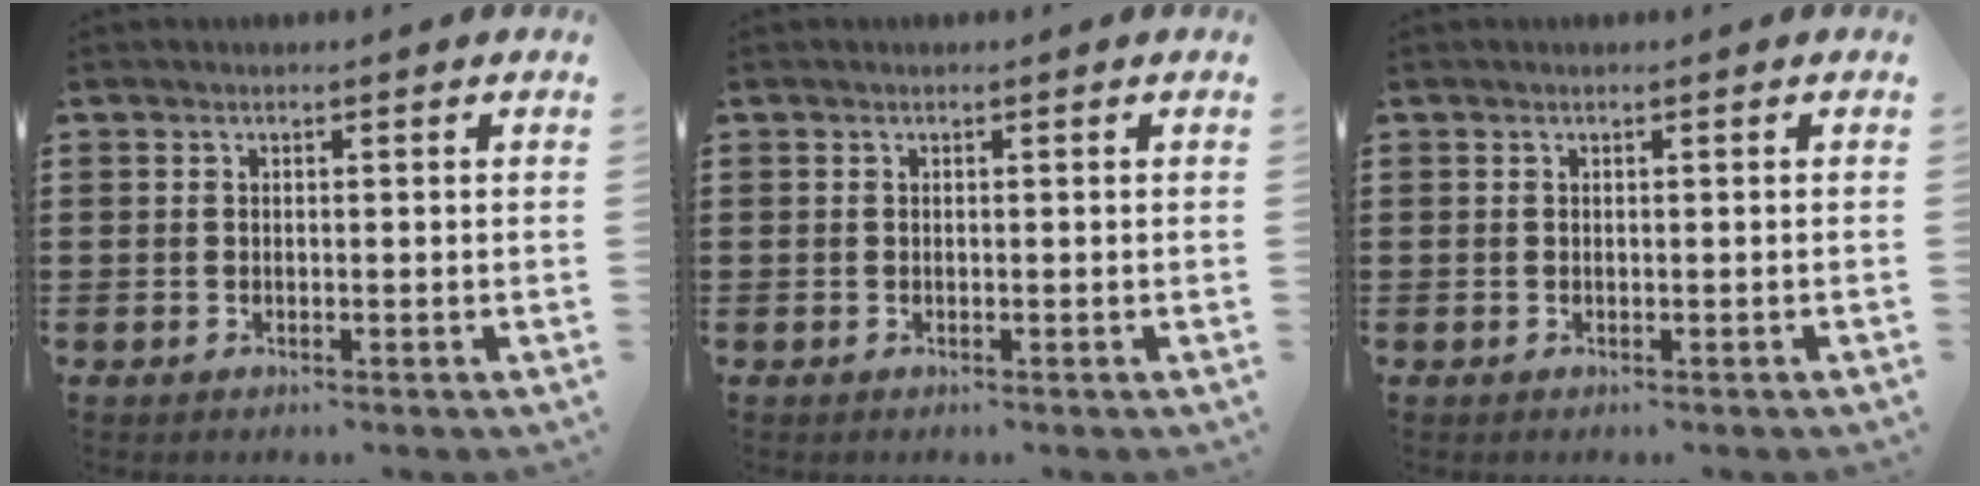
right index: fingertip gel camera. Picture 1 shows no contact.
{"total": 0.0}
{"total": 0.0}